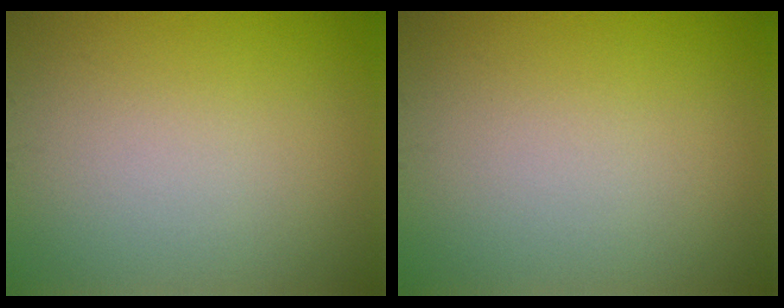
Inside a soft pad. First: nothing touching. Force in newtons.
{"total": 0.0}